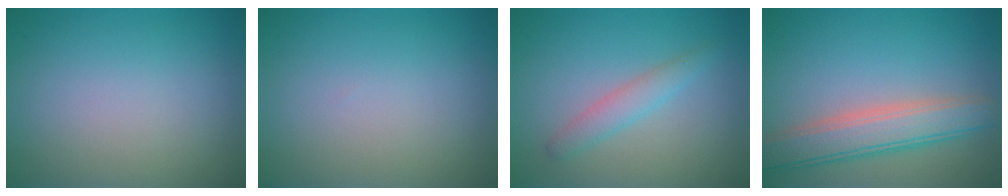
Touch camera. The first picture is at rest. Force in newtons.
{"total": 0.0}
{"total": 2.1, "press": 2.1, "slide": 0.1}
{"total": 5.2, "press": 5.2, "slide": 0.4}